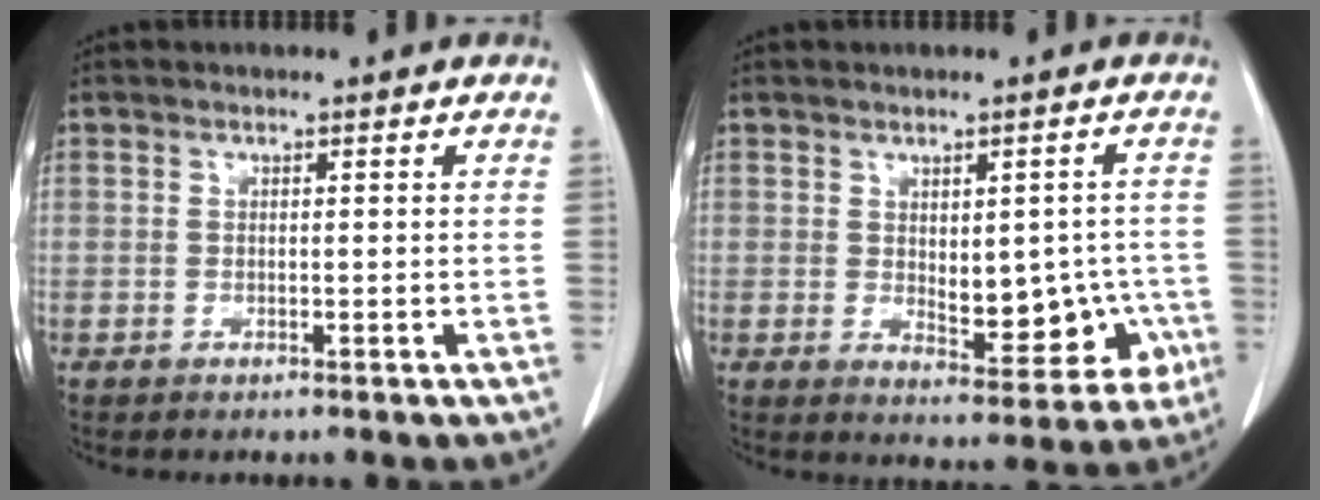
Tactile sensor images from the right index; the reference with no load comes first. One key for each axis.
{"total": 9.0, "fx": -1.1, "fy": 4.6, "fz": 7.6, "tx": -0.083, "ty": 0.007, "tz": 0.001}